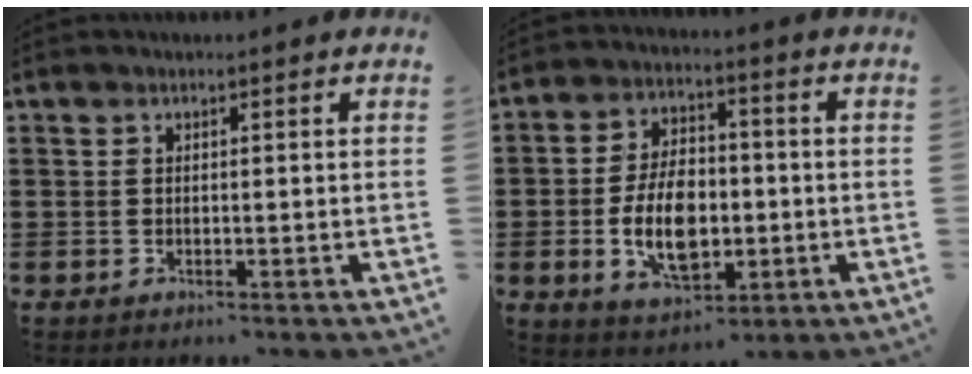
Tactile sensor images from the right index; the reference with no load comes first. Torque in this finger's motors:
{"motor_torque": [1.17, 0.97, 1.06, 0.21]}